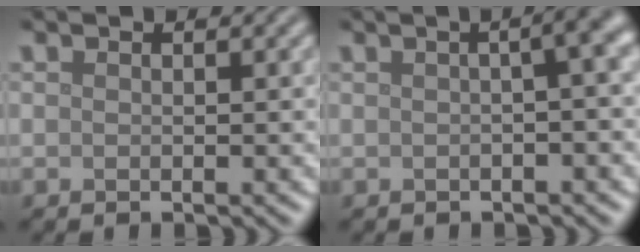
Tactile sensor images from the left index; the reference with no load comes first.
{"total": 5.6, "force": [0.8, 2.2, 5.1], "torque": [-0.029, 0.026, -0.002]}